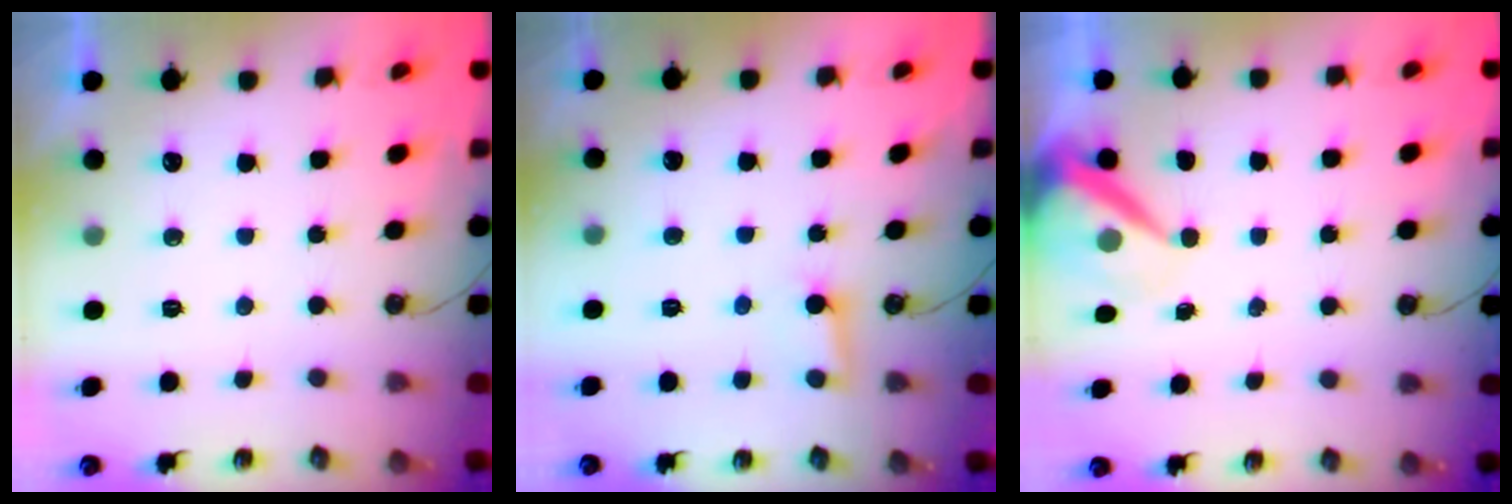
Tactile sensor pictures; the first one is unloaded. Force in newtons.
{"total": 2.8, "press": 2.8, "slide": 0.3}
{"total": 8.5, "press": 8.5, "slide": 0.8}